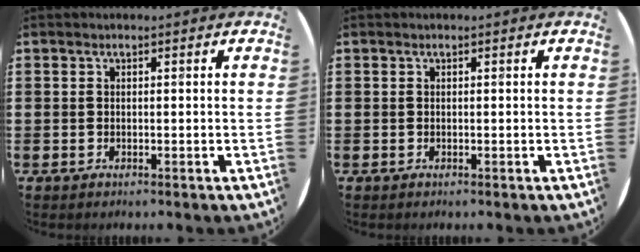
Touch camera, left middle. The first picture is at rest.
{"total": 0.0}